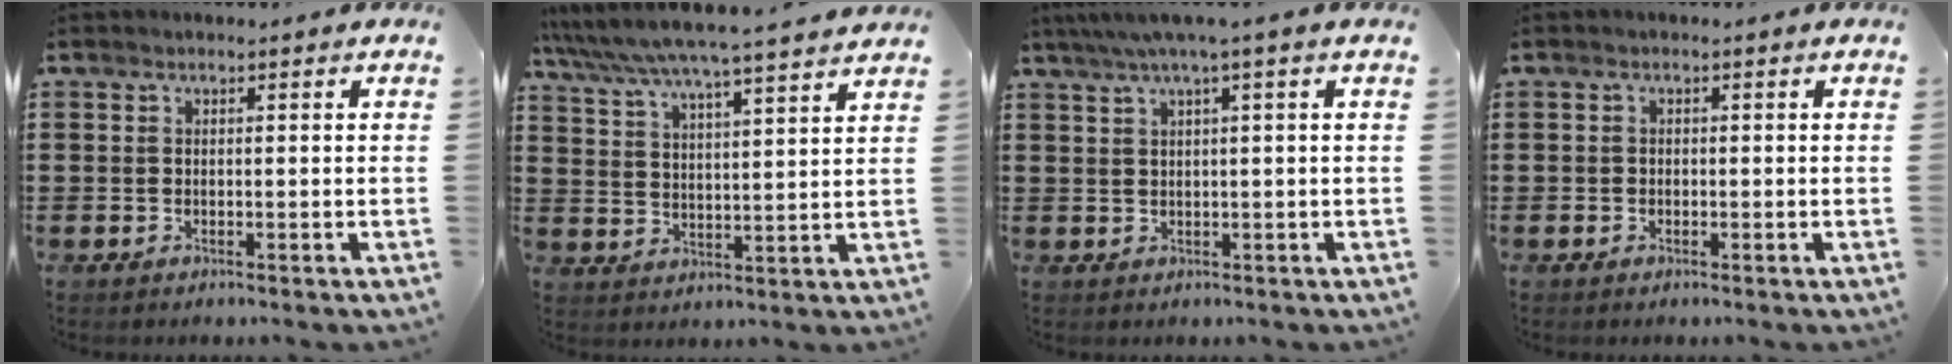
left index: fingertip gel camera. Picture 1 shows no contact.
{"total": 5.8, "force": [5.5, -0.5, 1.9], "torque": [-0.060, -0.037, 0.091]}
{"total": 2.7, "force": [1.1, -0.4, 2.5], "torque": [-0.048, -0.004, 0.017]}
{"total": 0.7, "force": [-0.3, 0.6, 0.2], "torque": [-0.005, 0.002, -0.007]}